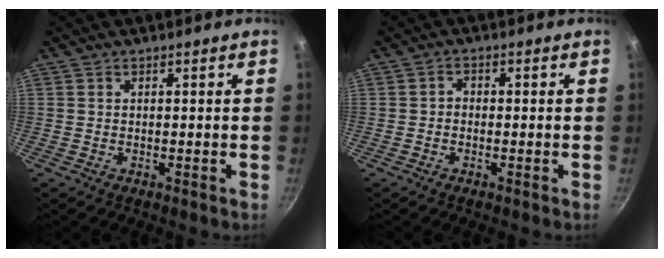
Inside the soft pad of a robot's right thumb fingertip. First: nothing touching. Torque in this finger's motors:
{"motor_torque": [-0.24, -0.14, 0.05, 0.02, -0.03]}